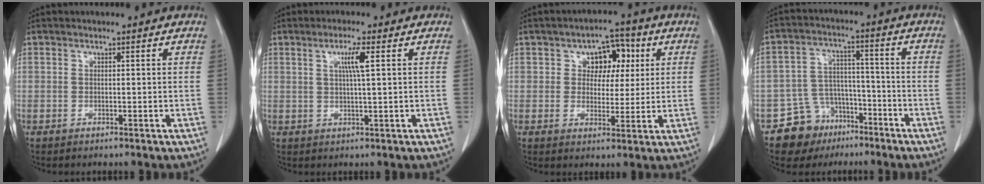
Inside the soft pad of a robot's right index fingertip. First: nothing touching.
{"total": 3.7, "force": [1.2, -0.4, 3.5], "torque": [-0.065, -0.001, 0.021]}
{"total": 6.6, "force": [2.1, 4.5, 4.4], "torque": [-0.052, 0.021, 0.031]}
{"total": 8.7, "force": [-5.6, 6.6, 1.3], "torque": [-0.027, 0.033, -0.083]}